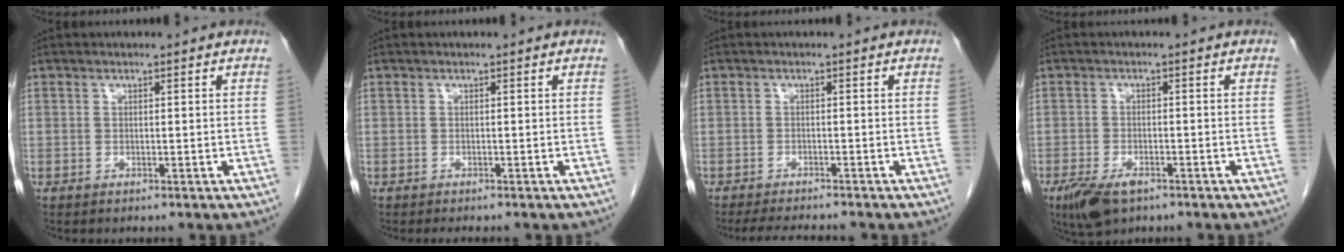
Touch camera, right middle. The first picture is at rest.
{"total": 1.0, "force": [-0.9, 0.2, 0.3], "torque": [-0.008, -0.004, -0.012]}
{"total": 5.2, "force": [-4.9, 0.3, 1.8], "torque": [-0.027, -0.016, -0.076]}
{"total": 5.7, "force": [-3.6, 2.4, 3.7], "torque": [-0.073, -0.008, -0.059]}